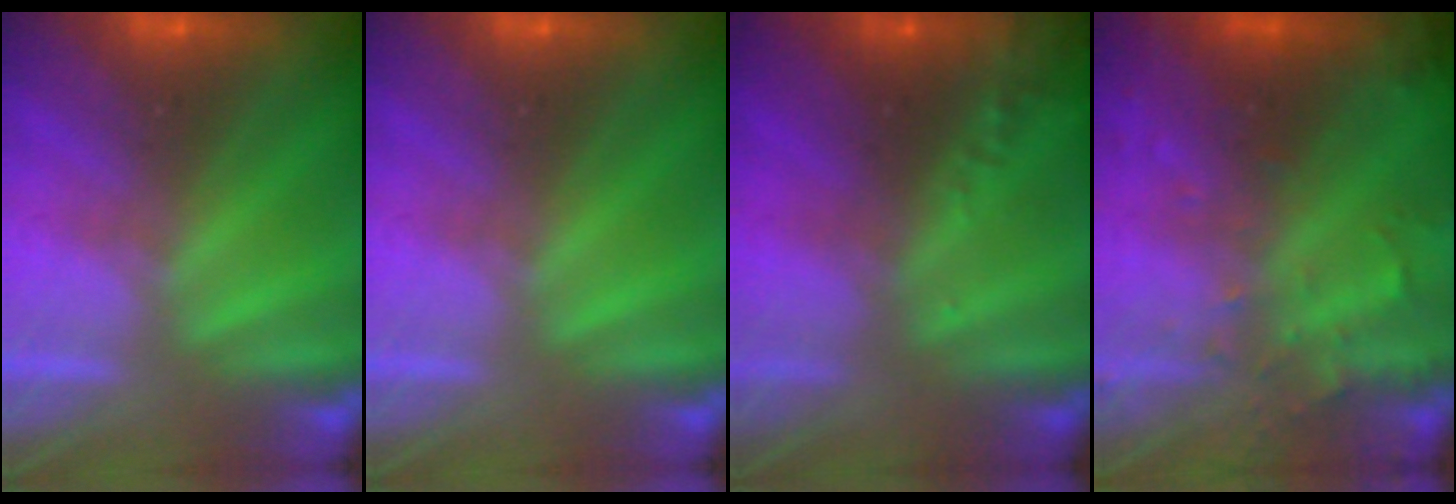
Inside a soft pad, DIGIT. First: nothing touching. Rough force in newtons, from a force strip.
{"total": 0.0}
{"total": 7.3}
{"total": 8.3}